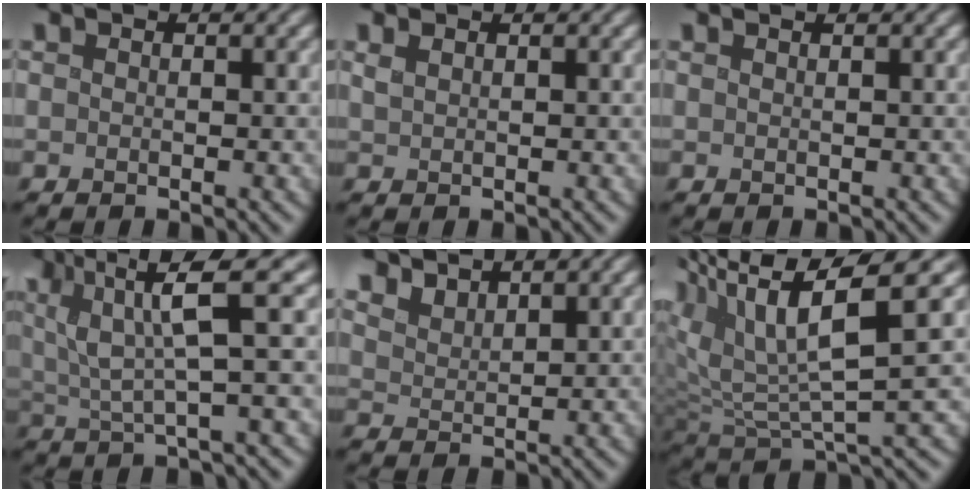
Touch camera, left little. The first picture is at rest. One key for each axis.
{"total": 0.9, "fx": 0.7, "fy": 0.3, "fz": 0.5, "tx": -0.016, "ty": 0.002, "tz": 0.017}
{"total": 0.9, "fx": 0.6, "fy": 0.3, "fz": 0.6, "tx": -0.003, "ty": 0.001, "tz": 0.001}
{"total": 7.5, "fx": 3.2, "fy": 1.3, "fz": 6.6, "tx": -0.123, "ty": 0.013, "tz": 0.057}
{"total": 3.5, "fx": 3.2, "fy": 1.0, "fz": 0.9, "tx": -0.026, "ty": -0.005, "tz": 0.068}
{"total": 9.4, "fx": 4.8, "fy": 2.0, "fz": 7.9, "tx": -0.153, "ty": 0.010, "tz": 0.090}